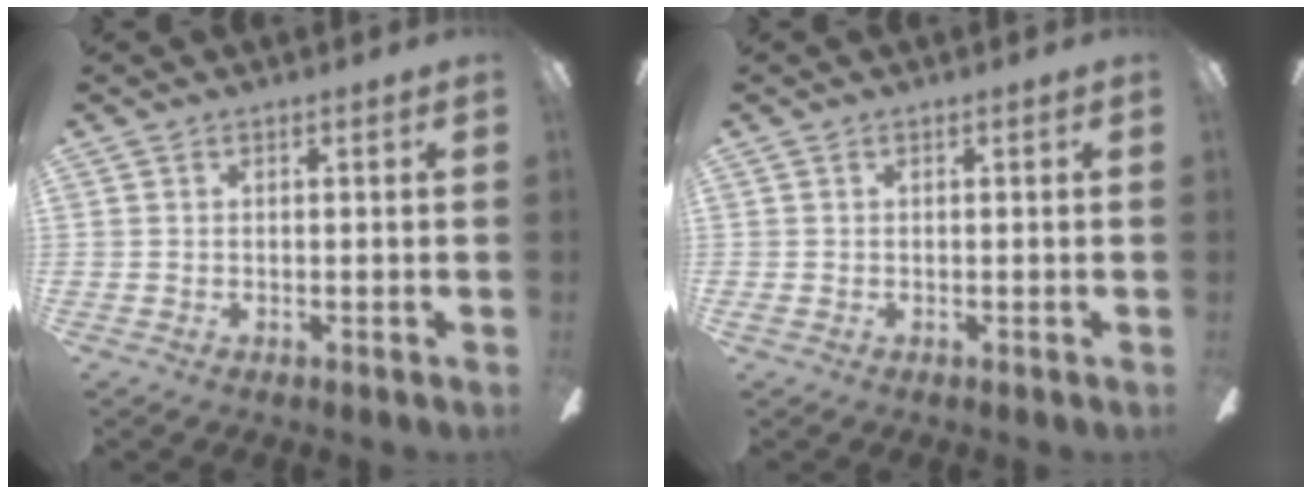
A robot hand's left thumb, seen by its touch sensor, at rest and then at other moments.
{"total": 0.7, "force": [0.0, 0.6, 0.3], "torque": [-0.005, 0.005, 0.000]}